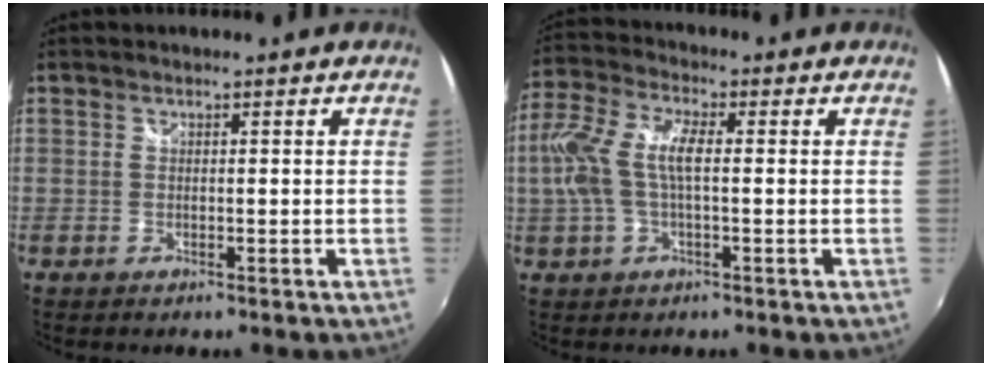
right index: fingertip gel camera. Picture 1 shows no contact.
{"total": 10.2, "force": [0.1, 4.0, 9.4], "torque": [-0.199, 0.012, 0.002]}